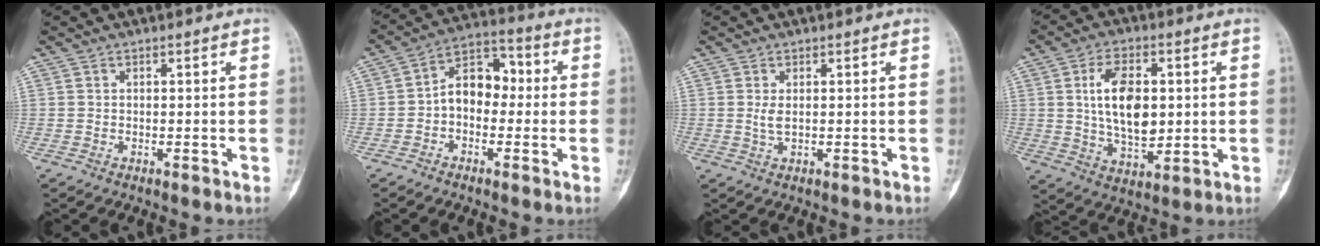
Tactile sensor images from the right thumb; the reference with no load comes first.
{"total": 9.4, "force": [-0.8, 6.6, 6.6], "torque": [-0.075, 0.039, -0.029]}
{"total": 1.6, "force": [0.2, 0.5, 1.6], "torque": [-0.038, -0.002, 0.009]}
{"total": 12.5, "force": [1.7, 7.1, 10.1], "torque": [-0.161, -0.010, 0.036]}